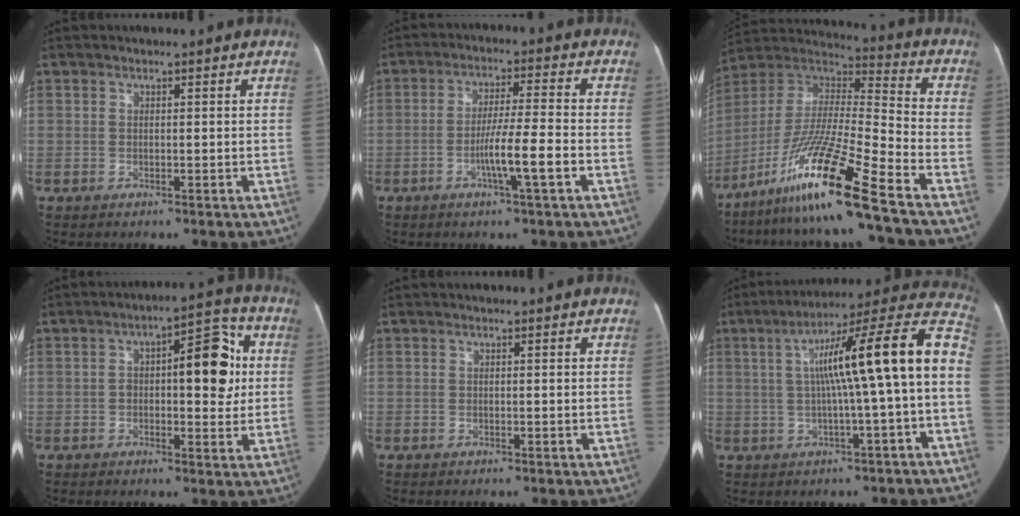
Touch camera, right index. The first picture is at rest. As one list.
[{"total": 7.6, "force": [-2.8, -0.5, 7.0], "torque": [-0.126, -0.002, -0.053]}, {"total": 19.6, "force": [-12.8, -1.3, 14.8], "torque": [-0.318, -0.025, -0.237]}, {"total": 10.4, "force": [1.1, 3.7, 9.6], "torque": [-0.123, 0.034, 0.014]}, {"total": 0.0}, {"total": 17.1, "force": [0.5, -0.1, 17.1], "torque": [-0.249, 0.044, 0.003]}]